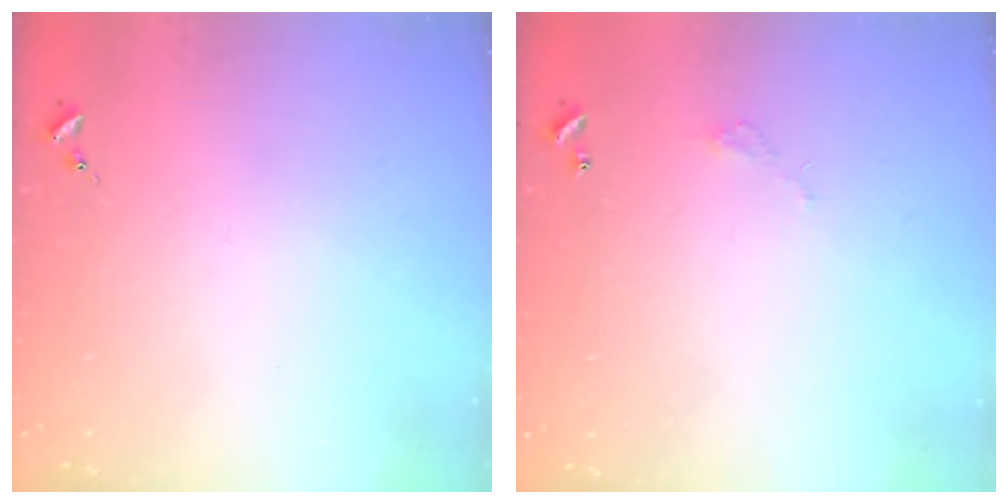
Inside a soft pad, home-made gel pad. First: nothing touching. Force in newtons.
{"total": 2.7, "press": 2.7, "slide": 0.2}